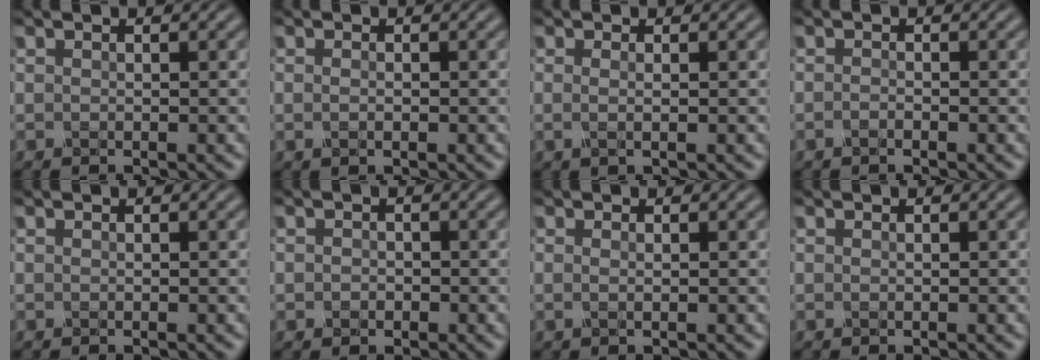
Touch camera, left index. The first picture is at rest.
{"total": 0.8, "force": [-0.1, 0.4, 0.7], "torque": [-0.016, -0.003, -0.001]}
{"total": 1.1, "force": [0.0, 0.3, 1.0], "torque": [-0.019, -0.002, -0.003]}
{"total": 0.6, "force": [-0.4, 0.2, 0.4], "torque": [-0.009, -0.001, -0.008]}
{"total": 0.0}
{"total": 1.0, "force": [-0.2, 0.8, 0.4], "torque": [-0.007, -0.003, -0.007]}
{"total": 0.6, "force": [0.1, 0.2, 0.6], "torque": [-0.012, -0.001, -0.001]}
{"total": 0.0}